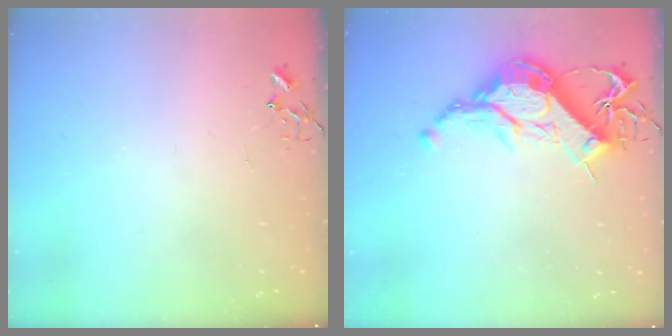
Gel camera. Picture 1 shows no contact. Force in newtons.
{"total": 15.4, "press": 15.3, "slide": 1.3}